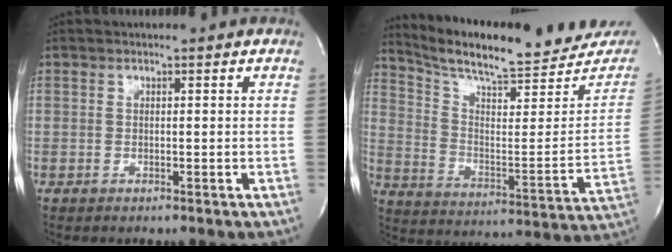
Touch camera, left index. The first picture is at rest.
{"total": 22.1, "force": [20.1, 2.9, 8.6], "torque": [-0.140, -0.058, 0.282]}